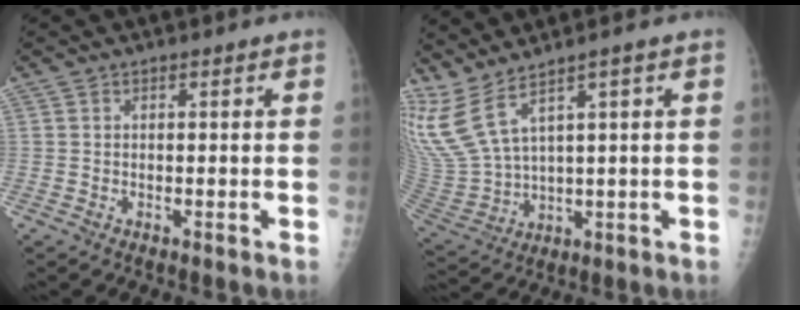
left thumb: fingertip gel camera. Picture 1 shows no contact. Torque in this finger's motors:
{"motor_torque": [0.43, -0.09, 1.61, -1.14, 0.68]}